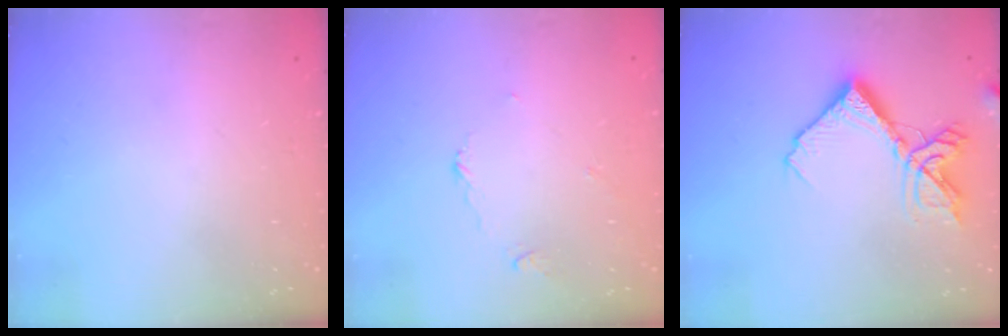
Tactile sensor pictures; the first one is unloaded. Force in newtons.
{"total": 3.3, "press": 3.2, "slide": 0.4}
{"total": 13.0, "press": 13.0, "slide": 0.7}